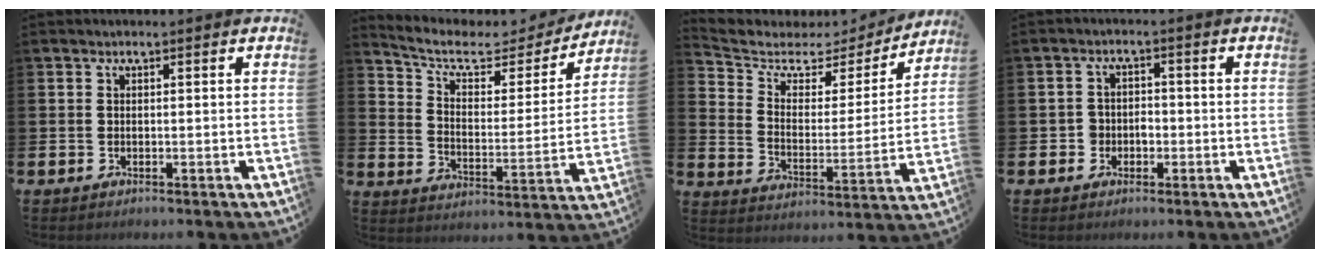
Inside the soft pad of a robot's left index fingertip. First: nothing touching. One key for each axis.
{"total": 7.5, "fx": 6.1, "fy": 3.2, "fz": 3.0, "tx": -0.079, "ty": -0.044, "tz": 0.097}
{"total": 5.1, "fx": 4.2, "fy": 2.7, "fz": 1.1, "tx": -0.057, "ty": -0.037, "tz": 0.063}
{"total": 2.5, "fx": -1.2, "fy": 2.1, "fz": 0.3, "tx": -0.011, "ty": 0.004, "tz": -0.029}